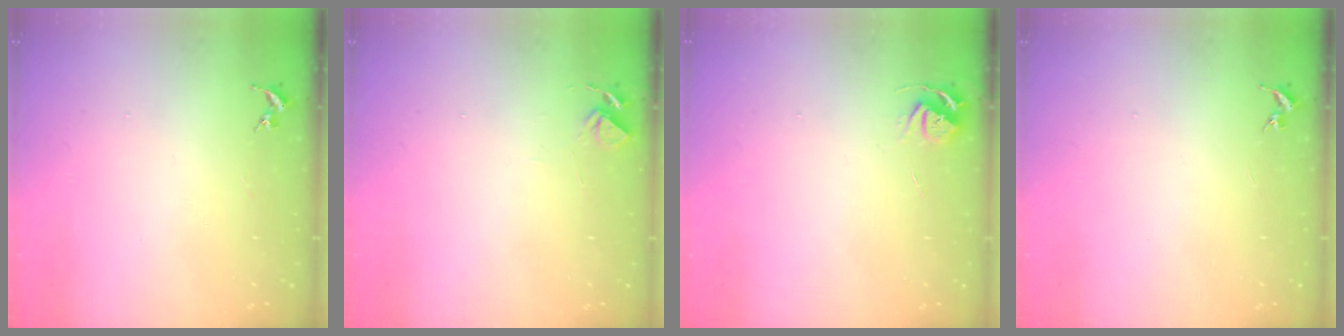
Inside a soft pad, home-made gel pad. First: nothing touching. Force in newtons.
{"total": 5.1, "press": 5.1, "slide": 0.5}
{"total": 5.2, "press": 5.2, "slide": 0.6}
{"total": 0.0}